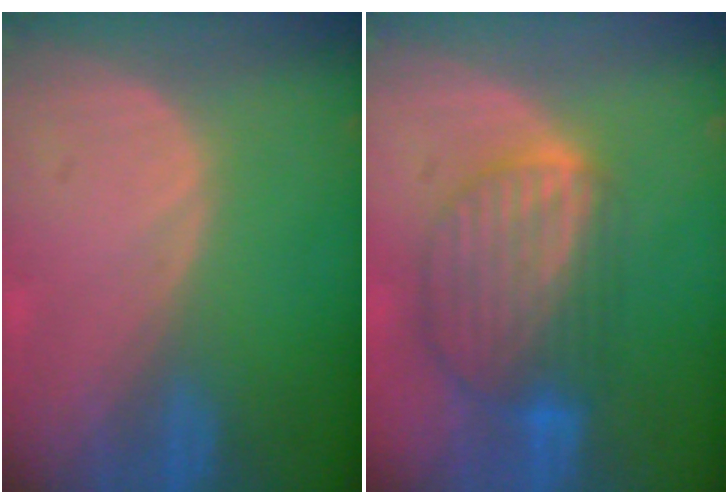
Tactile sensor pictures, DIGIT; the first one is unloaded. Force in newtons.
{"total": 9.0, "press": 7.8, "slide": 4.5}